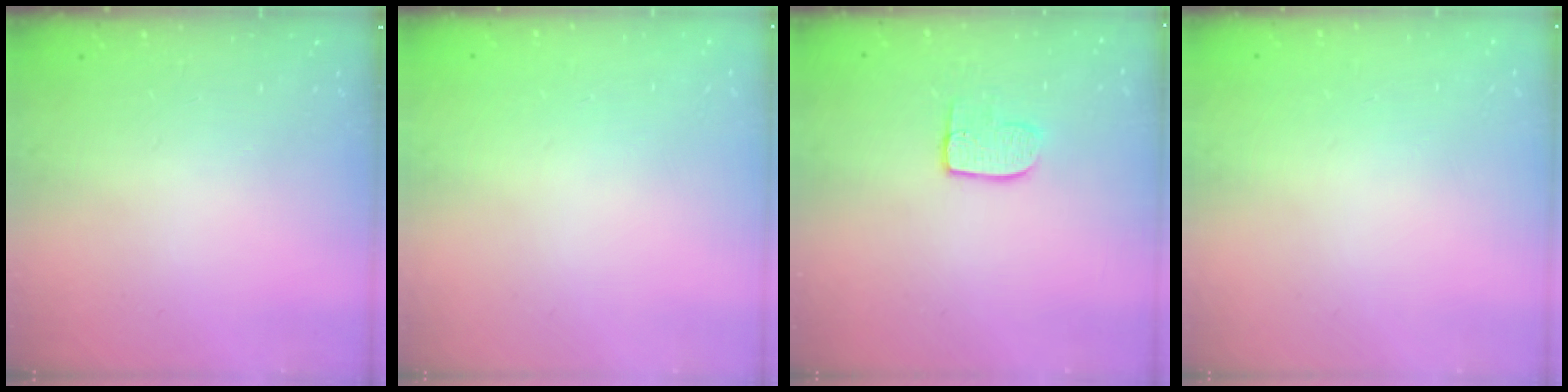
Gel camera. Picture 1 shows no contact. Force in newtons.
{"total": 0.0}
{"total": 6.9, "press": 6.9, "slide": 0.2}
{"total": 0.0}